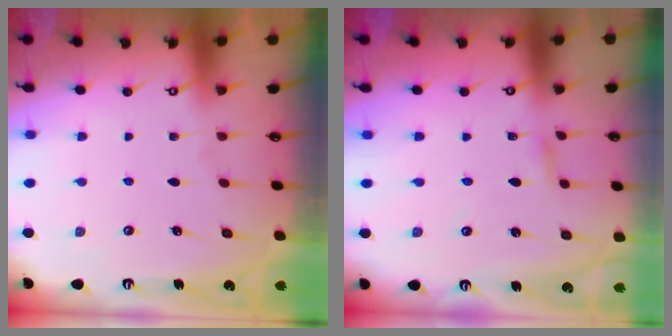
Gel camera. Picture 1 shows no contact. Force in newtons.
{"total": 2.4, "press": 2.4, "slide": 0.1}